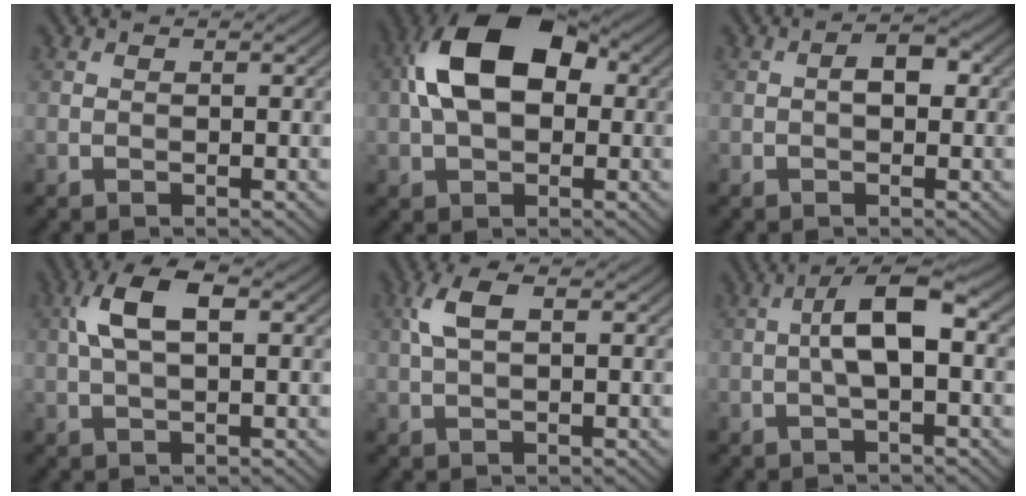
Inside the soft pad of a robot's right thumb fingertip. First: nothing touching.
{"total": 12.4, "force": [1.9, 7.6, 9.6], "torque": [-0.189, 0.020, 0.022]}
{"total": 2.5, "force": [0.0, 1.5, 2.1], "torque": [-0.030, 0.003, -0.004]}
{"total": 6.2, "force": [1.3, 2.6, 5.5], "torque": [-0.119, 0.014, 0.020]}
{"total": 3.9, "force": [1.0, 1.6, 3.4], "torque": [-0.083, 0.011, 0.017]}
{"total": 6.0, "force": [-0.2, 1.7, 5.7], "torque": [-0.105, 0.017, -0.009]}